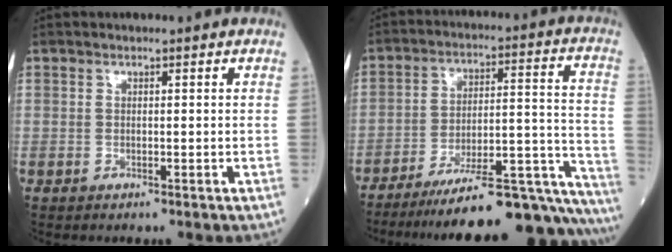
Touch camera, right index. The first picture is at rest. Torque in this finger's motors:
{"motor_torque": [0.98, -1.16, 0.60, 0.21]}